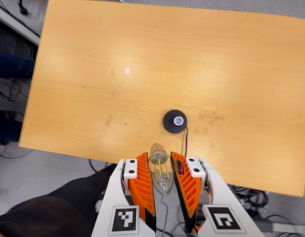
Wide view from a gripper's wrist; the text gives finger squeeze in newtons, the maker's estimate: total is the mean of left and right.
{"total": 17.2, "left": 19.0, "right": 15.4}